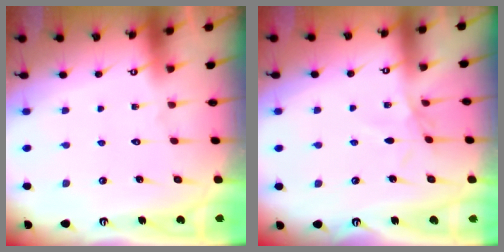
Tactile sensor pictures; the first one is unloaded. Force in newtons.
{"total": 2.5, "press": 2.5, "slide": 0.6}